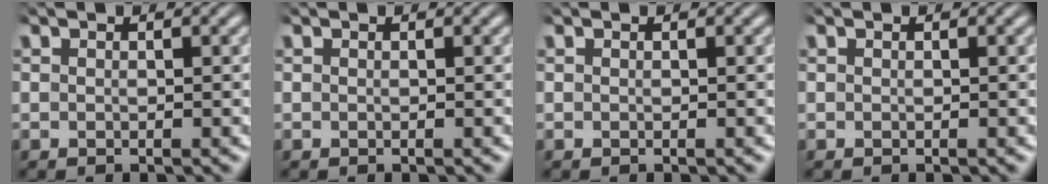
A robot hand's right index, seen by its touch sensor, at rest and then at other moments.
{"total": 0.0}
{"total": 0.0}
{"total": 0.0}